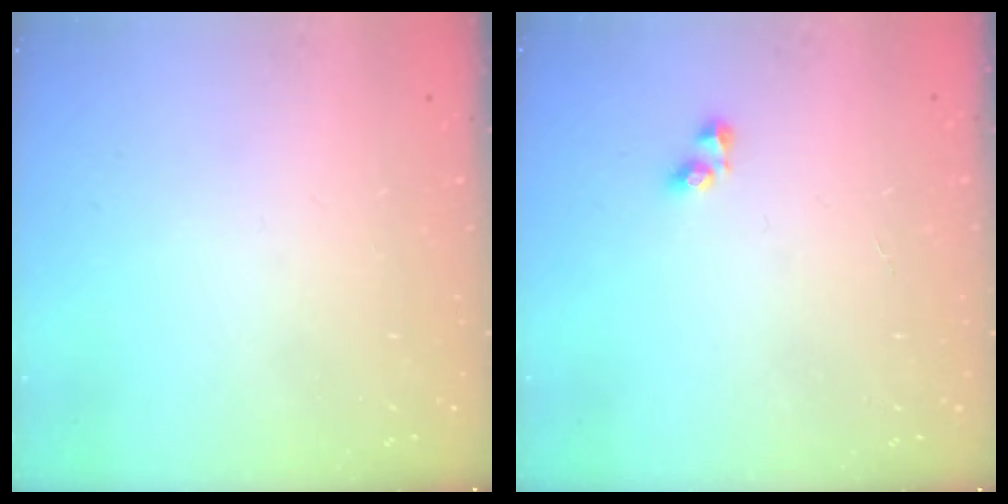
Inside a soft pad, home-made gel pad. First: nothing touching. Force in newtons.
{"total": 2.6, "press": 2.6, "slide": 0.2}